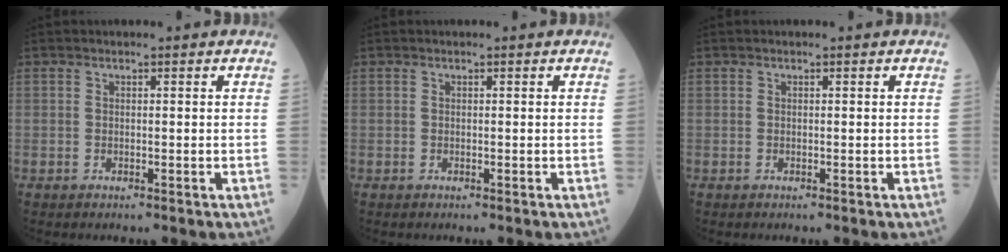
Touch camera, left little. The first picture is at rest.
{"total": 0.0}
{"total": 0.0}